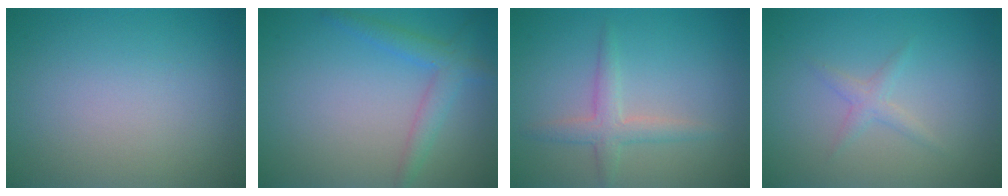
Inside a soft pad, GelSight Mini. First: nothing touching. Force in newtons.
{"total": 2.7, "press": 2.7, "slide": 0.1}
{"total": 2.3, "press": 2.3, "slide": 0.0}
{"total": 1.8, "press": 1.8, "slide": 0.1}